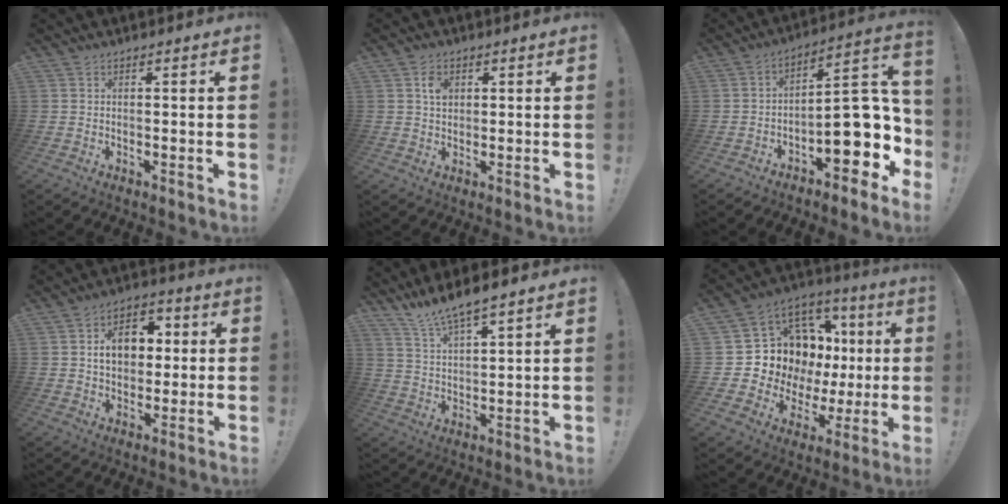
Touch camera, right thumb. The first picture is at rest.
{"total": 4.2, "force": [1.3, 3.1, 2.5], "torque": [-0.028, -0.003, 0.019]}
{"total": 16.4, "force": [-3.4, 8.2, 13.7], "torque": [-0.148, 0.015, -0.043]}
{"total": 11.1, "force": [1.6, 8.6, 6.9], "torque": [-0.101, 0.009, 0.033]}
{"total": 8.3, "force": [7.6, 0.8, 3.3], "torque": [-0.072, -0.046, 0.139]}
{"total": 13.6, "force": [4.2, 11.3, 6.1], "torque": [-0.102, -0.044, 0.109]}